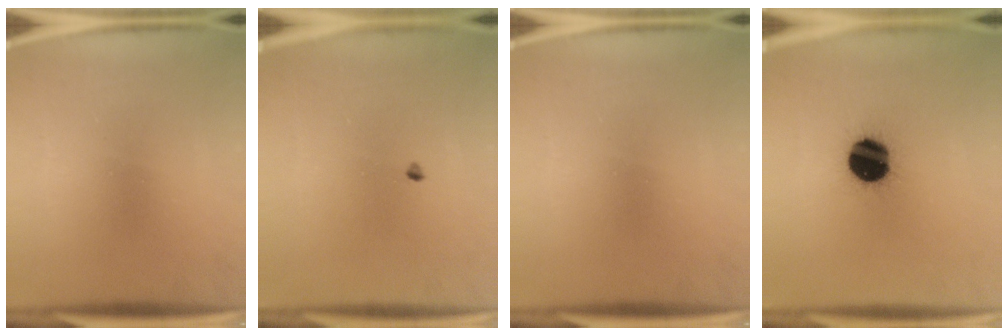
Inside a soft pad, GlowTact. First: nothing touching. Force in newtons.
{"total": 0.7}
{"total": 0.0}
{"total": 16.0}